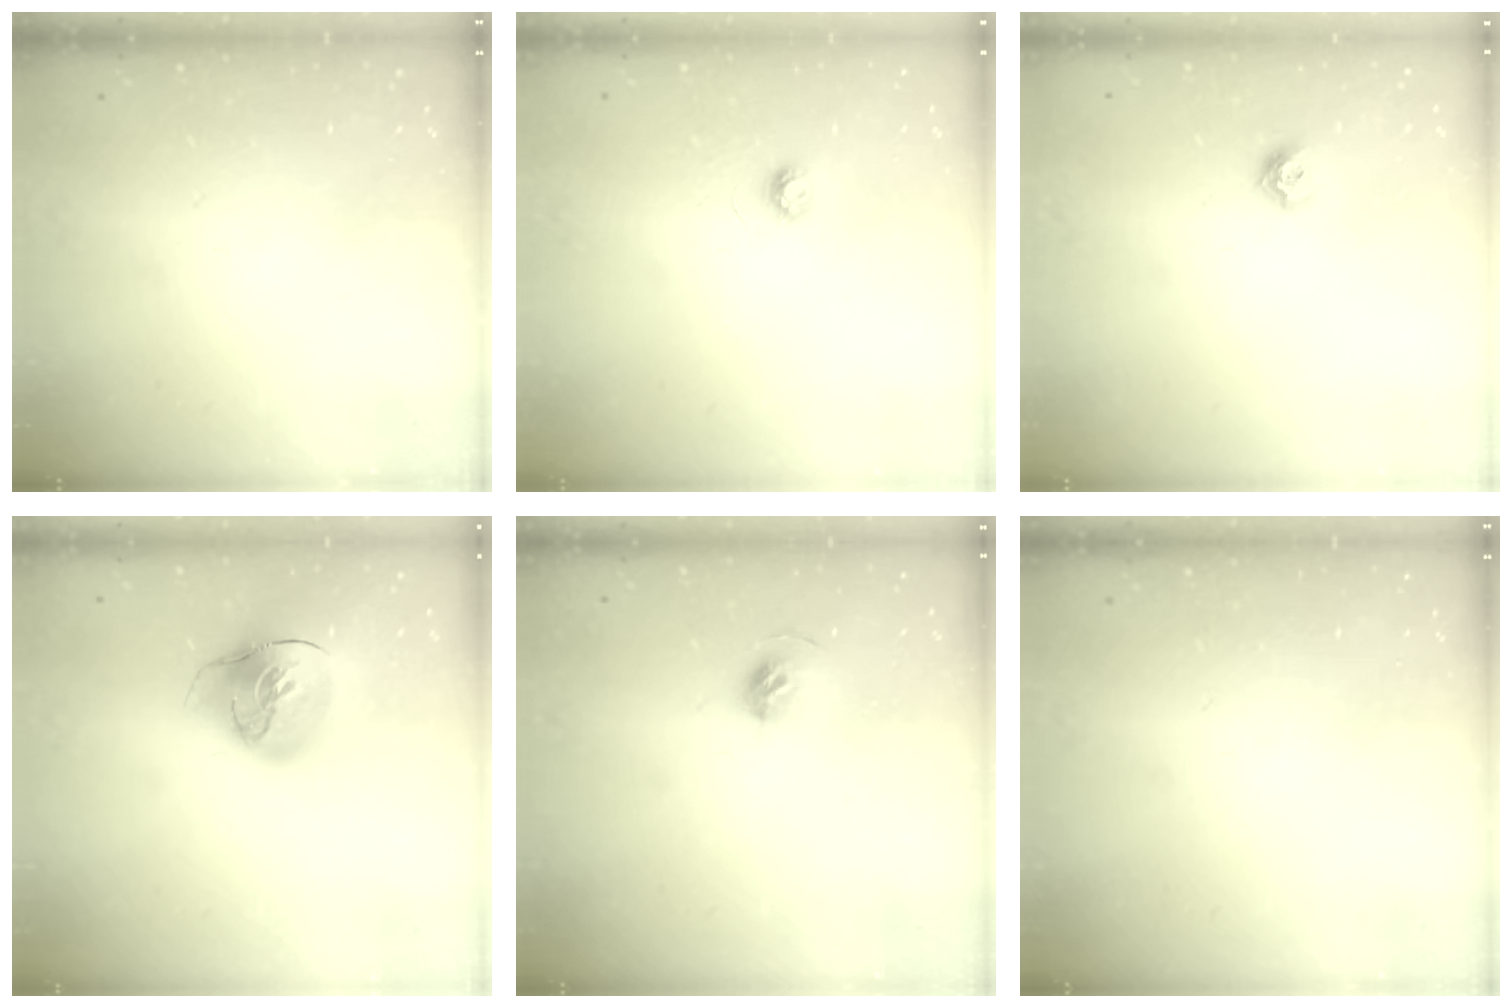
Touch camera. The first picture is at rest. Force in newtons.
{"total": 3.4, "press": 3.4, "slide": 0.4}
{"total": 7.2, "press": 7.1, "slide": 0.7}
{"total": 18.0, "press": 17.9, "slide": 2.5}
{"total": 6.2, "press": 6.1, "slide": 1.2}
{"total": 0.0}